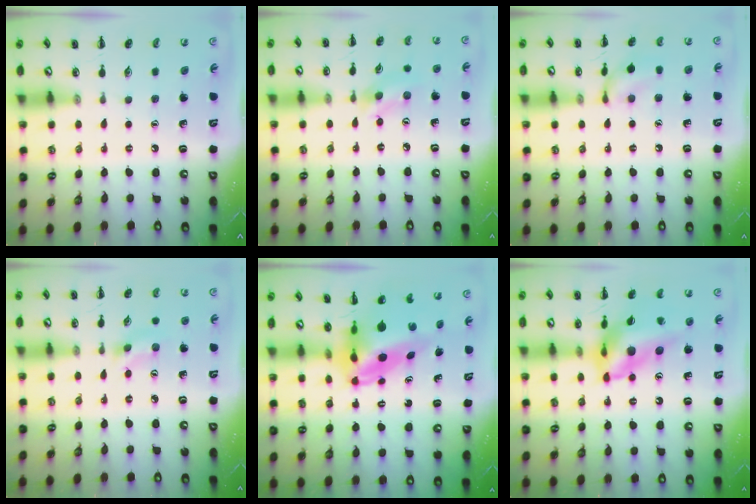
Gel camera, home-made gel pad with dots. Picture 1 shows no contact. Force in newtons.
{"total": 2.8, "press": 2.7, "slide": 0.6}
{"total": 8.4, "press": 8.3, "slide": 0.5}
{"total": 2.6, "press": 2.4, "slide": 1.0}
{"total": 6.7, "press": 6.4, "slide": 1.9}
{"total": 14.2, "press": 13.5, "slide": 4.6}